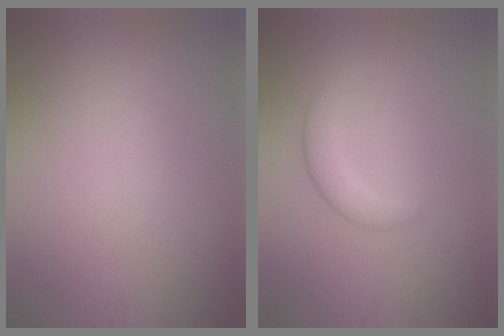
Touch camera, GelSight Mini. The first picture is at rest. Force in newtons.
{"total": 2.4, "press": 2.4, "slide": 0.2}